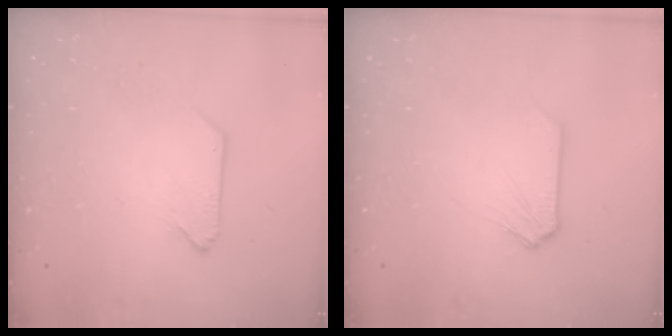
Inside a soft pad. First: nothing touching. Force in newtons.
{"total": 0.0}